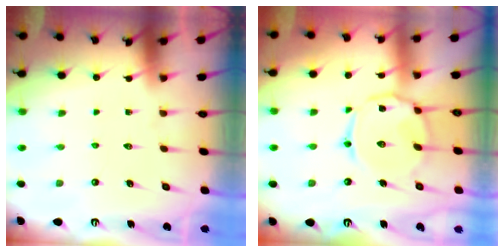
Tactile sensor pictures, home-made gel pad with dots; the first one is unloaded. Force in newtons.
{"total": 8.2, "press": 8.2, "slide": 0.7}